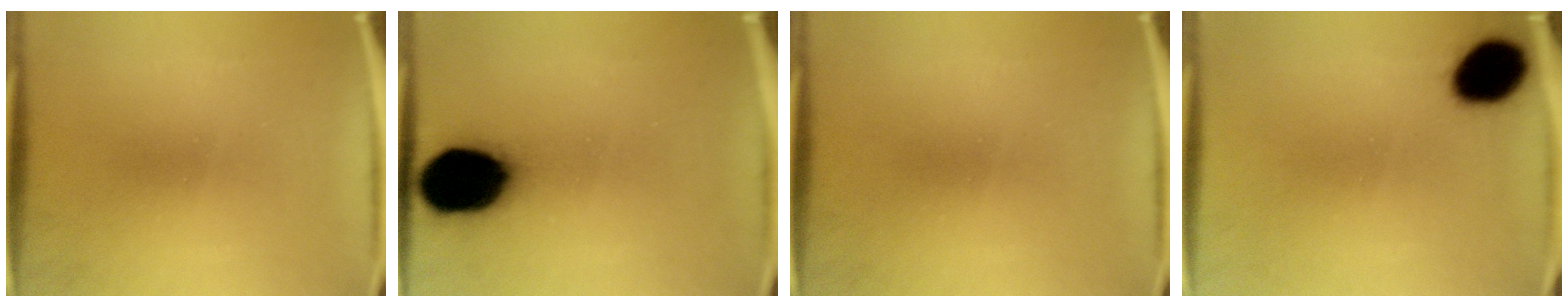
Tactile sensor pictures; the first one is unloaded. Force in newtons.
{"total": 19.8}
{"total": 0.0}
{"total": 11.4}